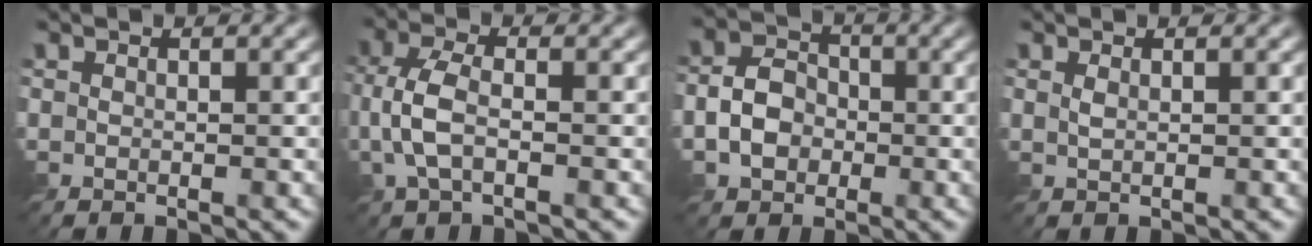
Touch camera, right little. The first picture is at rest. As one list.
[{"total": 4.1, "force": [-1.1, 1.9, 3.5], "torque": [-0.088, 0.003, -0.027]}, {"total": 4.0, "force": [-1.4, 3.1, 2.1], "torque": [-0.032, 0.004, -0.032]}, {"total": 0.6, "force": [0.1, 0.2, 0.6], "torque": [-0.015, -0.002, 0.003]}]